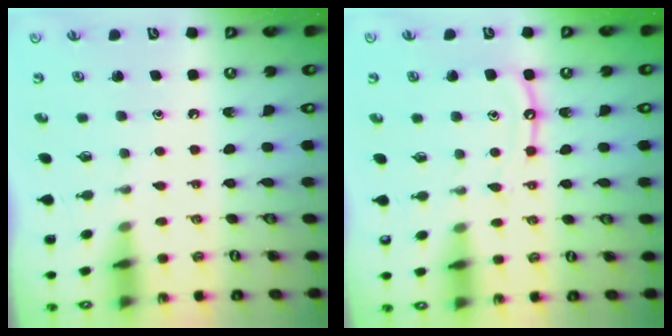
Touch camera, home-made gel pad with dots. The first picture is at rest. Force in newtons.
{"total": 9.1, "press": 9.1, "slide": 0.9}